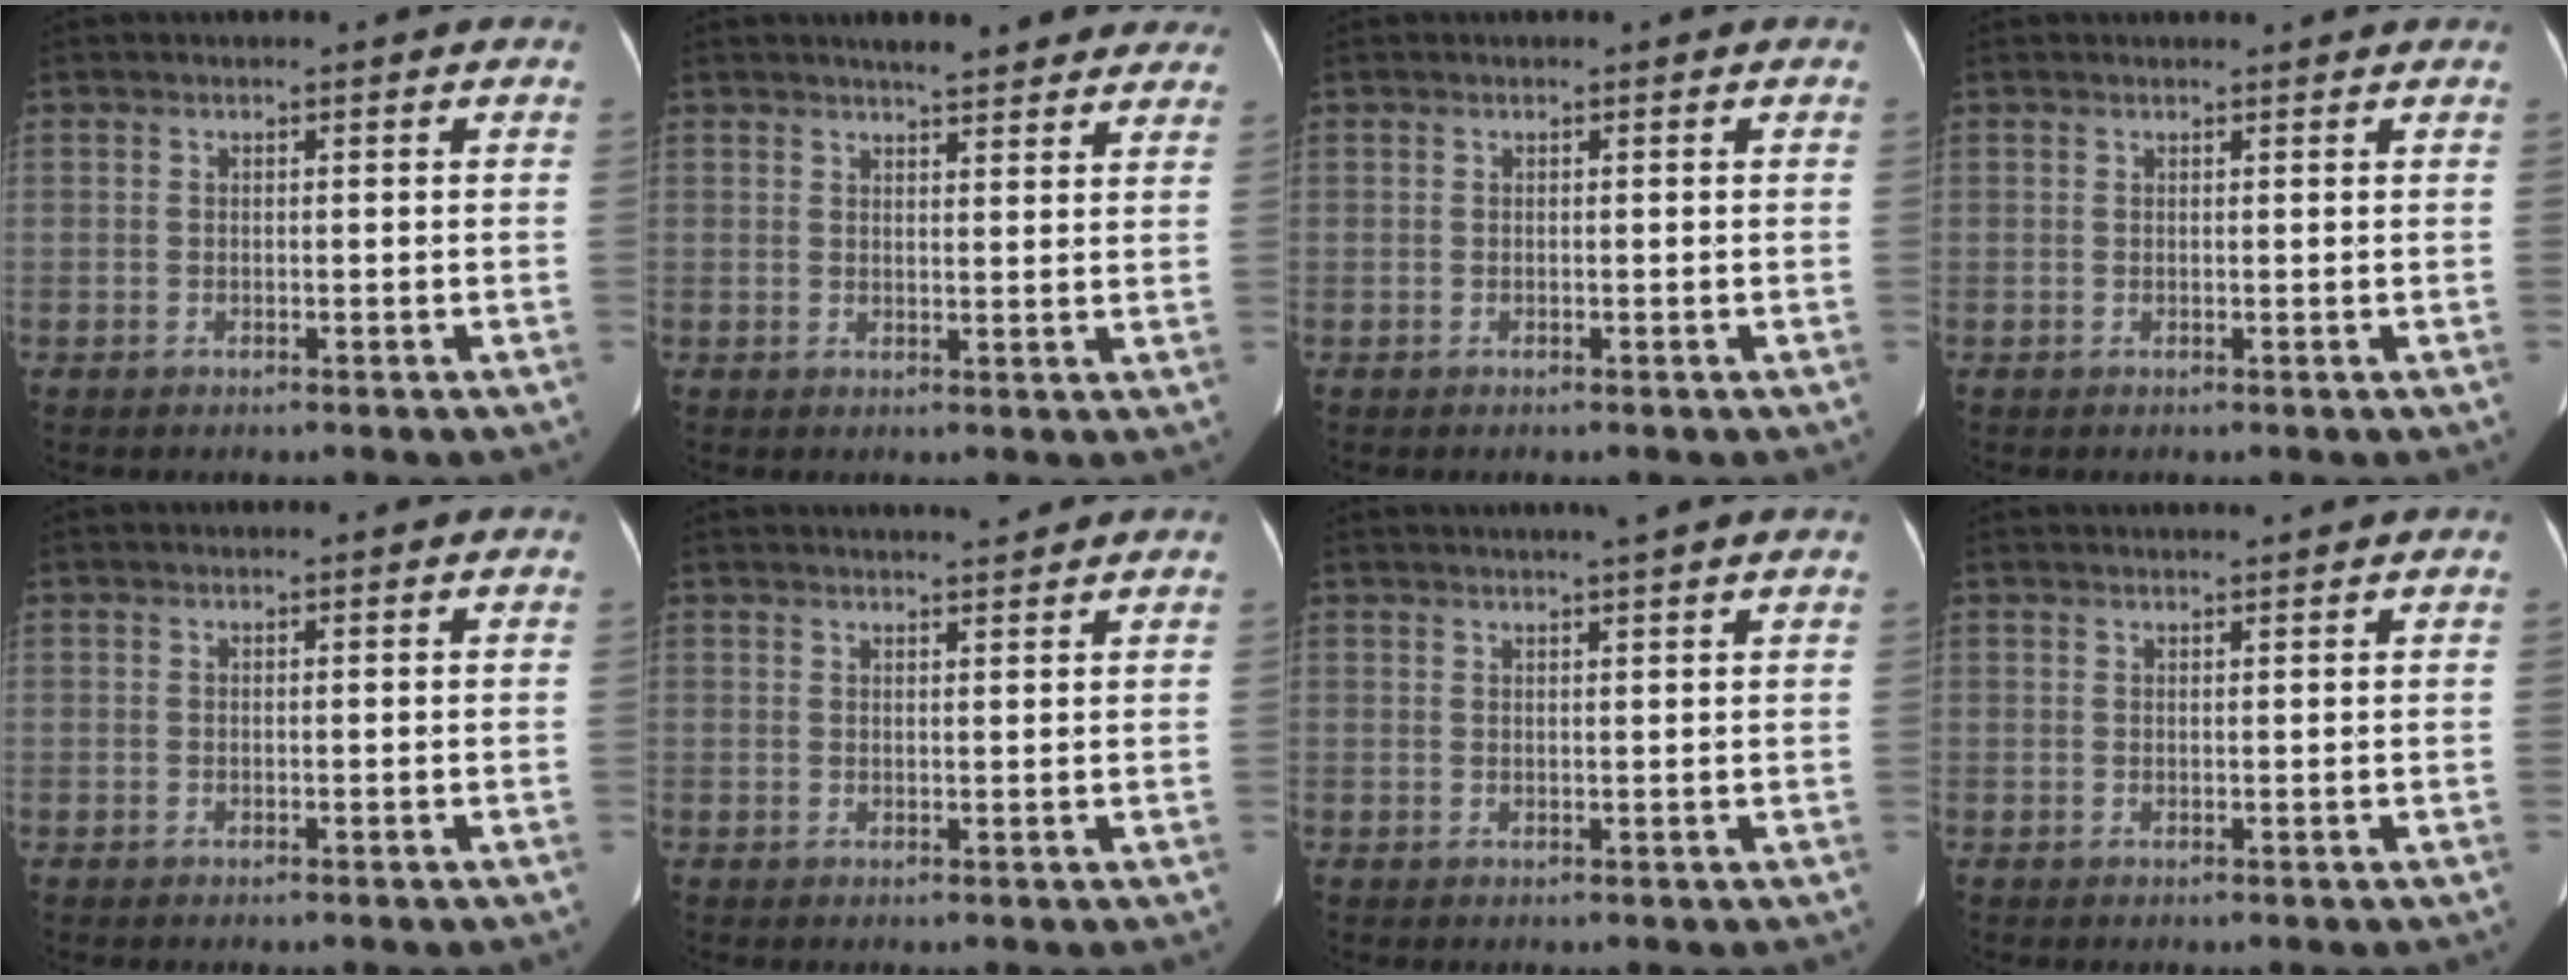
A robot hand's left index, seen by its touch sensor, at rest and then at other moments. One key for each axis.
{"total": 9.3, "fx": 8.1, "fy": 1.9, "fz": 4.2, "tx": -0.038, "ty": 0.006, "tz": 0.085}
{"total": 0.0}
{"total": 2.7, "fx": 2.6, "fy": 0.0, "fz": 0.6, "tx": -0.012, "ty": 0.016, "tz": 0.031}
{"total": 0.0}
{"total": 4.6, "fx": 4.3, "fy": -0.3, "fz": 1.4, "tx": -0.021, "ty": 0.009, "tz": 0.058}
{"total": 4.9, "fx": 4.1, "fy": -0.8, "fz": 2.5, "tx": -0.037, "ty": 0.016, "tz": 0.056}
{"total": 3.4, "fx": 3.2, "fy": -0.5, "fz": 1.2, "tx": -0.014, "ty": 0.019, "tz": 0.046}